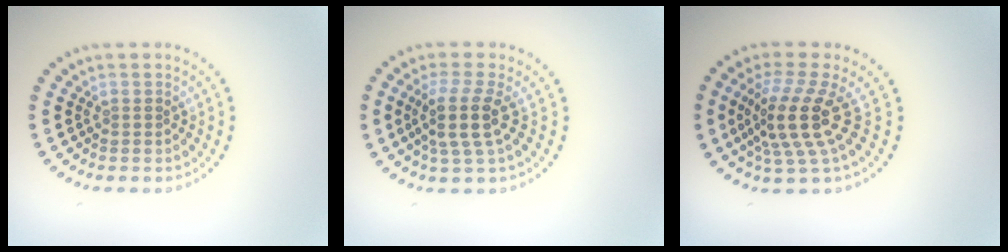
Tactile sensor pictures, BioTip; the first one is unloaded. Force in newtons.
{"total": 3.5, "press": 2.8, "slide": 2.0}
{"total": 4.6, "press": 3.4, "slide": 3.1}